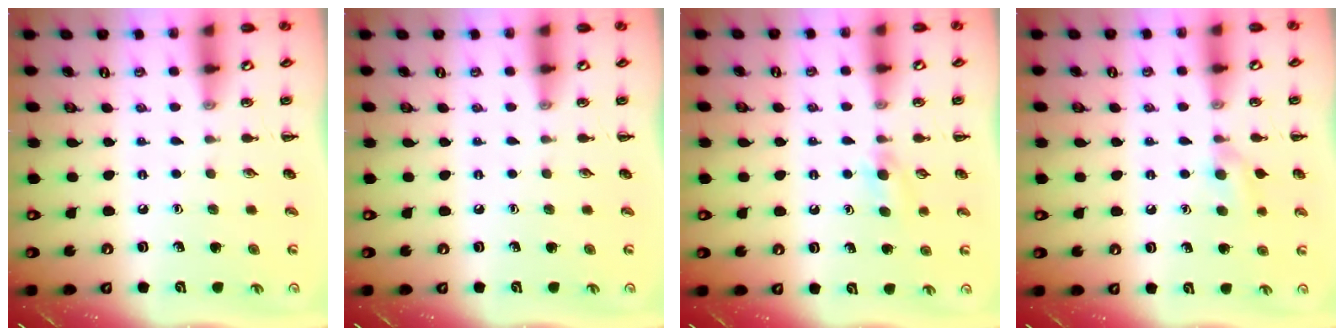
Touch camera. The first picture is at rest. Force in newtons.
{"total": 0.0}
{"total": 3.9, "press": 3.6, "slide": 1.3}
{"total": 6.7, "press": 6.4, "slide": 2.0}